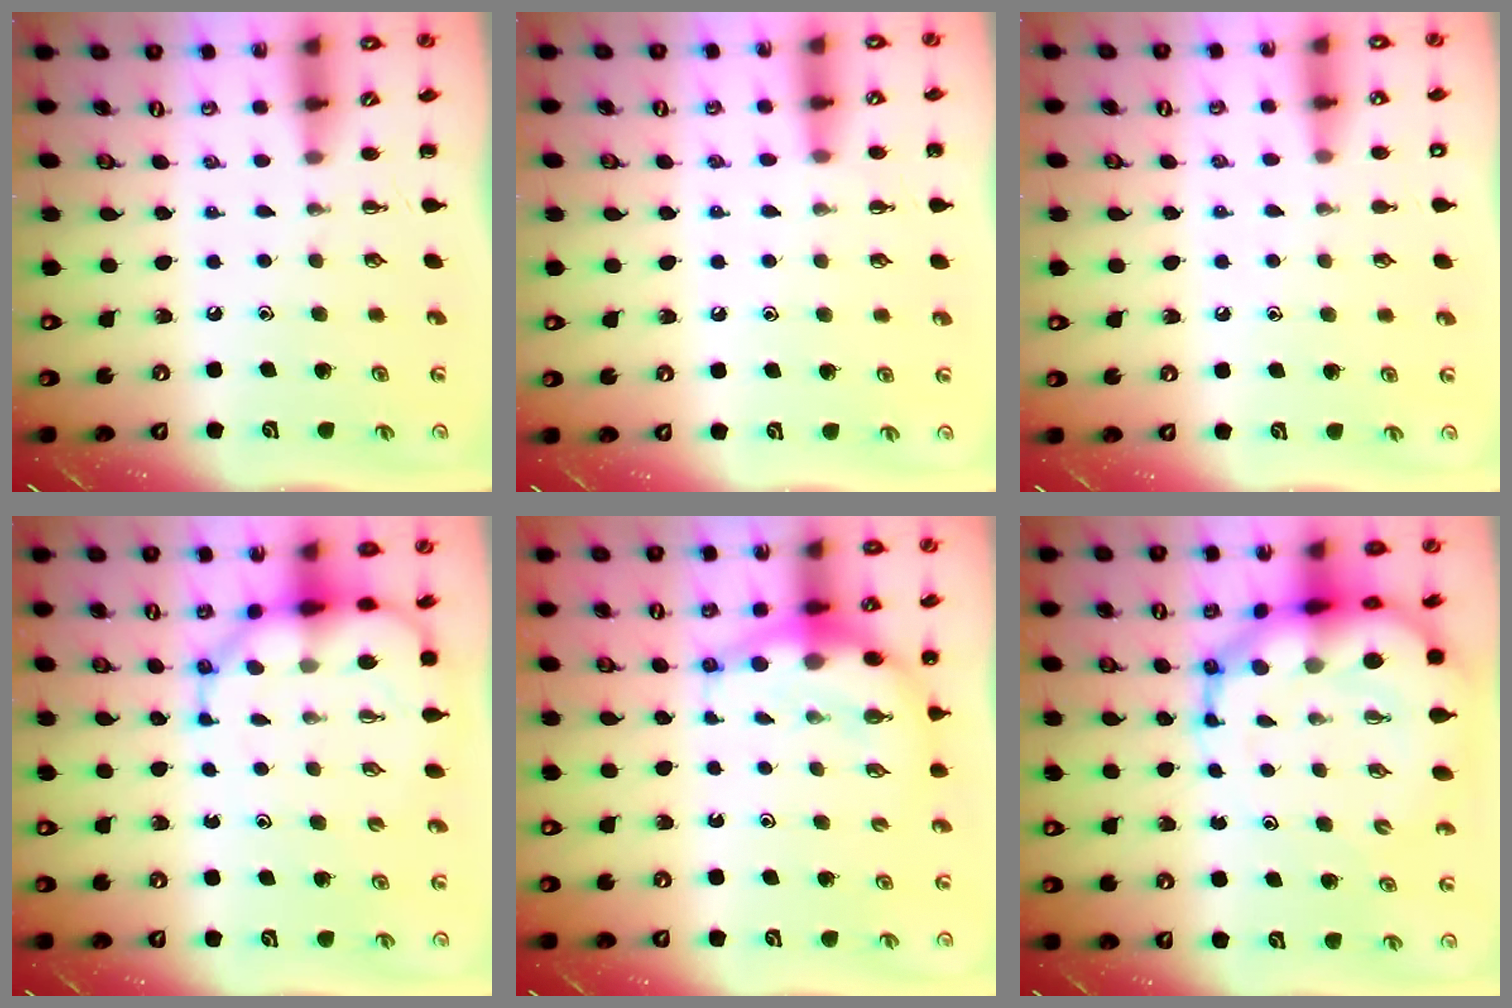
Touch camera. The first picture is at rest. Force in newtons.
{"total": 7.0, "press": 6.5, "slide": 2.4}
{"total": 6.4, "press": 6.0, "slide": 2.1}
{"total": 10.3, "press": 9.9, "slide": 3.1}
{"total": 7.1, "press": 7.0, "slide": 1.4}
{"total": 14.3, "press": 13.8, "slide": 4.0}